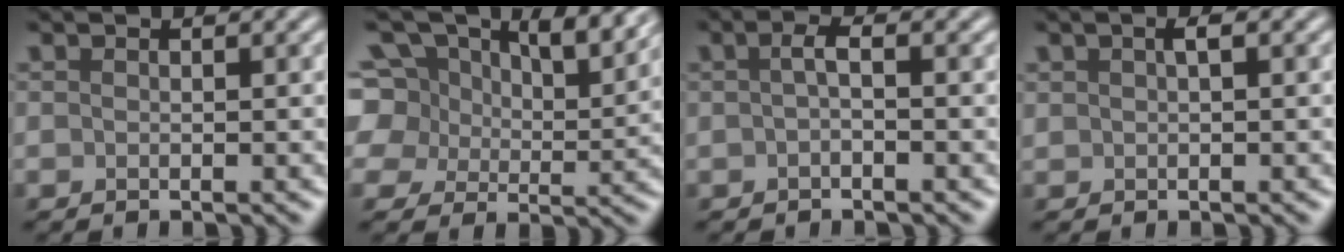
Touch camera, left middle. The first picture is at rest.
{"total": 12.7, "force": [7.6, 7.8, 6.6], "torque": [-0.140, 0.023, 0.118]}
{"total": 1.3, "force": [-0.1, 0.3, 1.2], "torque": [-0.026, 0.001, -0.002]}
{"total": 1.0, "force": [0.5, 0.4, 0.7], "torque": [-0.019, 0.006, 0.011]}